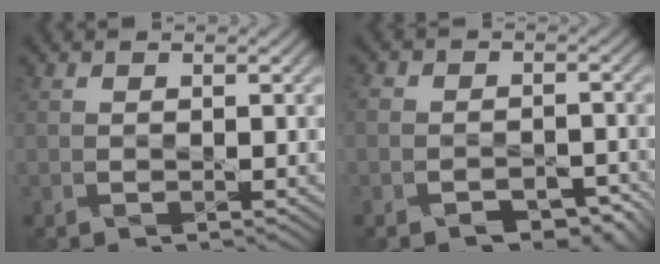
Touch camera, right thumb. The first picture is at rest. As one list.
[{"total": 5.3, "force": [-3.5, 3.6, 1.7], "torque": [-0.011, 0.001, -0.056]}]